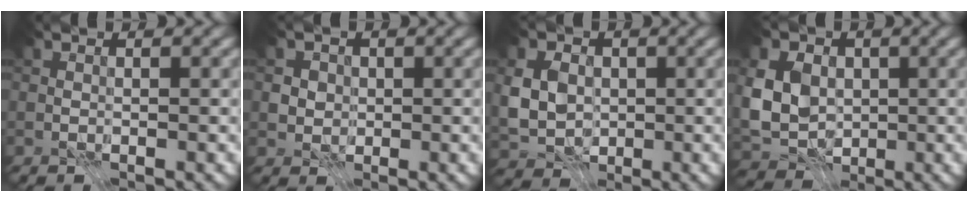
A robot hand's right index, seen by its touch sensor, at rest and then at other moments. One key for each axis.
{"total": 3.0, "fx": 0.4, "fy": 2.7, "fz": 1.2, "tx": -0.020, "ty": 0.009, "tz": 0.001}
{"total": 6.3, "fx": 0.2, "fy": 5.2, "fz": 3.6, "tx": -0.069, "ty": 0.015, "tz": -0.017}
{"total": 8.3, "fx": 0.5, "fy": 6.6, "fz": 5.0, "tx": -0.107, "ty": 0.002, "tz": -0.002}